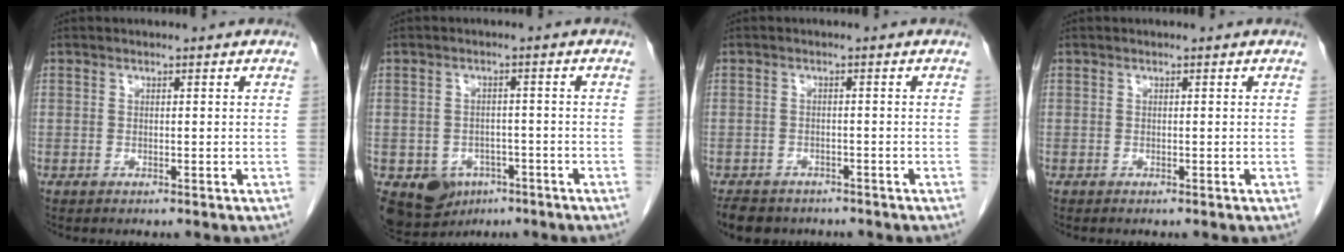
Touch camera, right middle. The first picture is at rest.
{"total": 8.4, "force": [-4.5, 6.4, 3.0], "torque": [-0.056, 0.004, -0.058]}
{"total": 6.0, "force": [-5.0, 2.9, 1.7], "torque": [-0.031, -0.005, -0.071]}
{"total": 0.0}